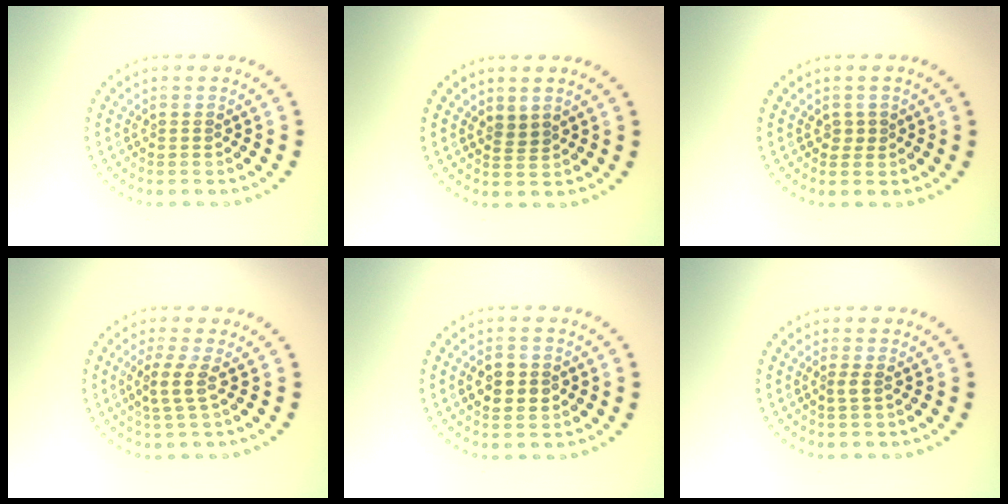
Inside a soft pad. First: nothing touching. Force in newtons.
{"total": 1.2, "press": 0.9, "slide": 0.7}
{"total": 1.0, "press": 1.0, "slide": 0.4}
{"total": 2.2, "press": 1.7, "slide": 1.4}
{"total": 2.7, "press": 2.7, "slide": 0.1}
{"total": 0.9, "press": 0.6, "slide": 0.7}